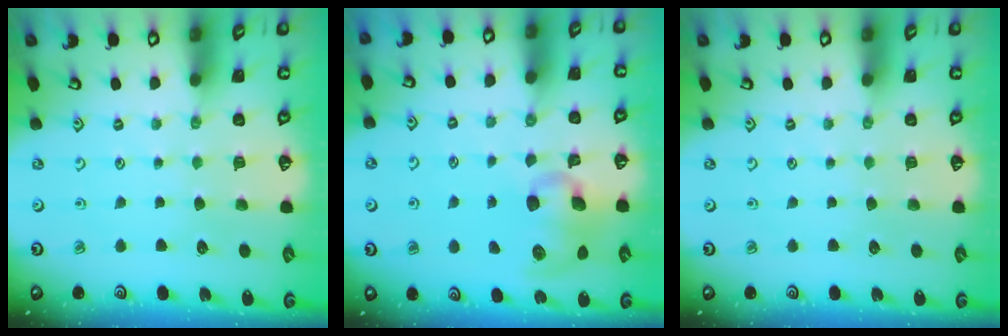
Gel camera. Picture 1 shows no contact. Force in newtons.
{"total": 10.9, "press": 10.8, "slide": 1.4}
{"total": 0.0}